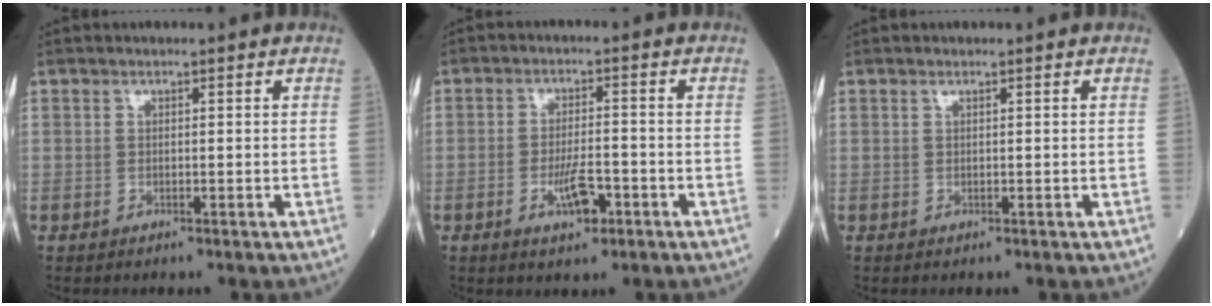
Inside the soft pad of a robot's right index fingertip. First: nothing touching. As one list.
[{"total": 5.0, "force": [-2.2, 1.4, 4.2], "torque": [-0.078, 0.000, -0.036]}, {"total": 0.0}]